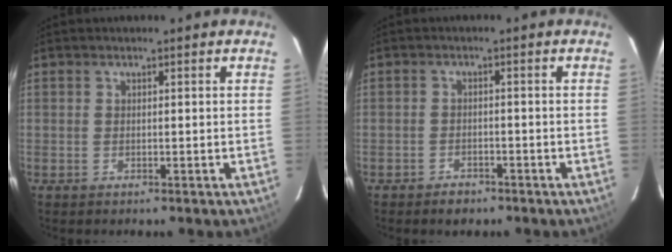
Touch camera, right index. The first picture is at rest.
{"total": 3.3, "force": [-2.6, 1.8, 0.9], "torque": [-0.027, 0.003, -0.040]}